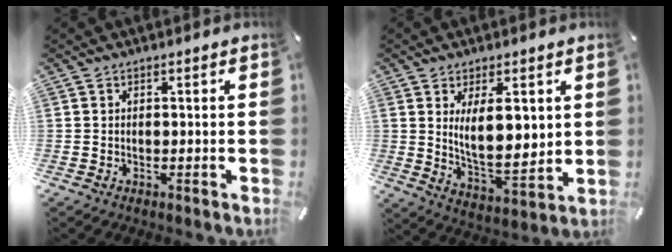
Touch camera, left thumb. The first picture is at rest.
{"total": 11.3, "force": [3.7, 5.4, 9.1], "torque": [-0.145, -0.020, 0.060]}